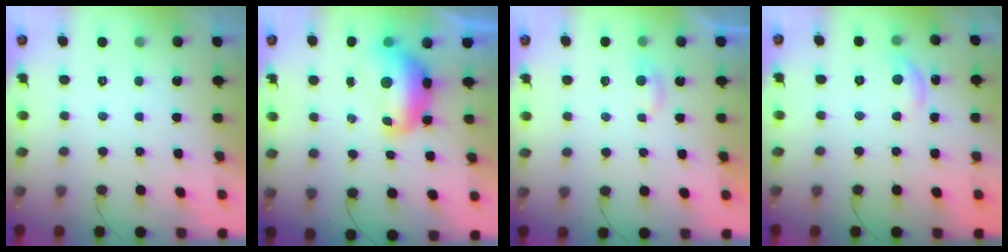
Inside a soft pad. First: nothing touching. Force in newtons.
{"total": 10.9, "press": 10.8, "slide": 1.0}
{"total": 2.7, "press": 2.7, "slide": 0.3}
{"total": 7.3, "press": 7.3, "slide": 0.5}